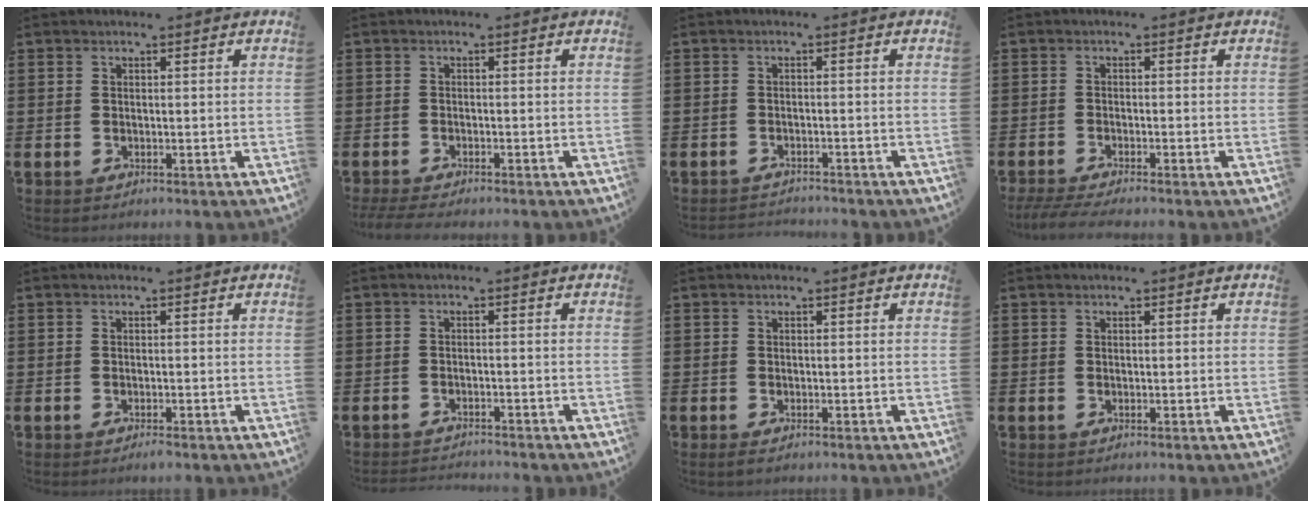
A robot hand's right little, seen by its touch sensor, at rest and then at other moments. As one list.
[{"total": 1.4, "force": [-1.3, 0.2, 0.6], "torque": [-0.012, 0.002, -0.025]}, {"total": 1.4, "force": [-1.4, 0.0, -0.2], "torque": [-0.001, 0.003, -0.030]}, {"total": 1.9, "force": [-1.5, 0.0, 1.1], "torque": [-0.025, -0.003, -0.030]}, {"total": 0.8, "force": [-0.5, 0.1, 0.5], "torque": [-0.011, -0.003, -0.010]}, {"total": 1.5, "force": [-1.5, -0.1, -0.1], "torque": [-0.002, 0.003, -0.031]}, {"total": 0.6, "force": [-0.2, 0.2, 0.5], "torque": [-0.011, 0.001, -0.004]}, {"total": 0.0}]